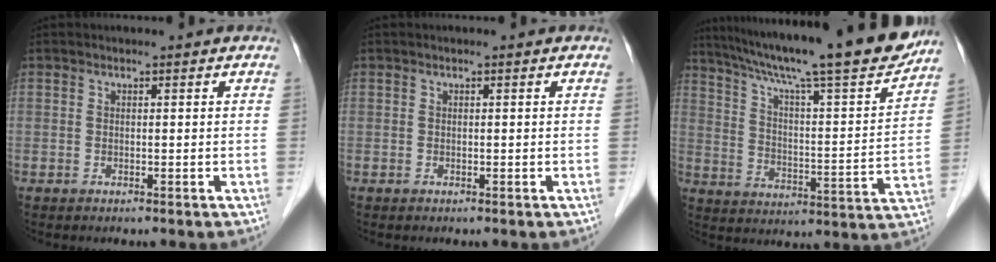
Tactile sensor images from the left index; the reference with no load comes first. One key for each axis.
{"total": 0.0}
{"total": 24.4, "fx": 20.7, "fy": 0.6, "fz": 12.8, "tx": -0.212, "ty": -0.028, "tz": 0.300}